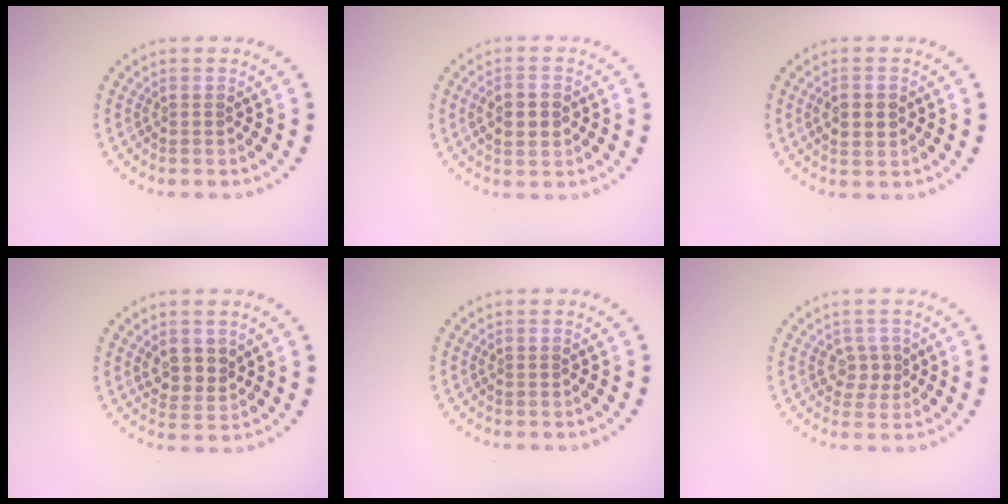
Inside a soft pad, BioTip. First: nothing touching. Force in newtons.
{"total": 2.9, "press": 2.9, "slide": 0.1}
{"total": 2.3, "press": 2.3, "slide": 0.1}
{"total": 2.7, "press": 2.5, "slide": 1.0}
{"total": 0.0}
{"total": 1.7, "press": 1.5, "slide": 0.8}